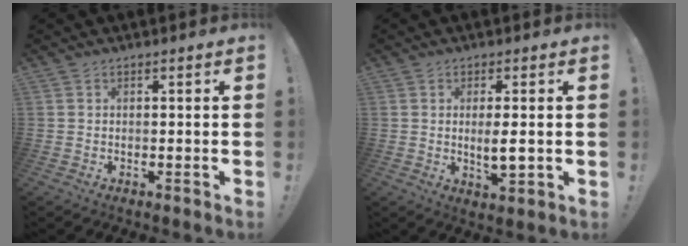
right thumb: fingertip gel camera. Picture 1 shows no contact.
{"total": 5.1, "force": [0.2, 1.3, 5.0], "torque": [-0.073, -0.016, 0.000]}